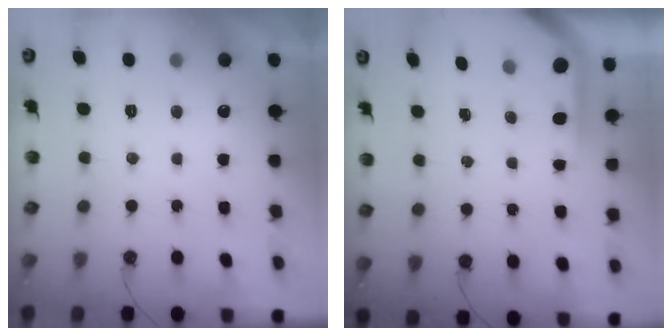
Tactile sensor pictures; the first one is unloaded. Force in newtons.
{"total": 4.3, "press": 4.2, "slide": 0.4}